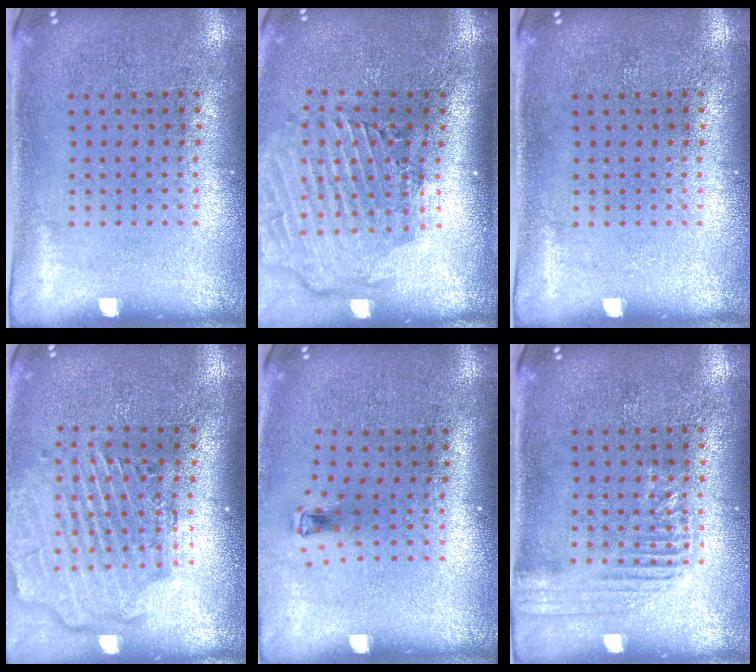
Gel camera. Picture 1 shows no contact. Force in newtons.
{"total": 3.0, "press": 2.2, "slide": 2.0}
{"total": 0.0}
{"total": 2.8, "press": 2.3, "slide": 1.6}
{"total": 0.7, "press": 0.3, "slide": 0.6}
{"total": 1.7, "press": 1.6, "slide": 0.2}